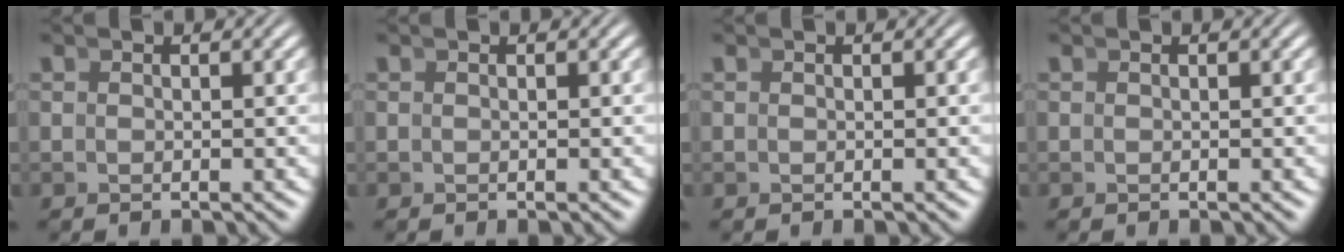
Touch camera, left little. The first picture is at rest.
{"total": 0.0}
{"total": 0.0}
{"total": 0.0}